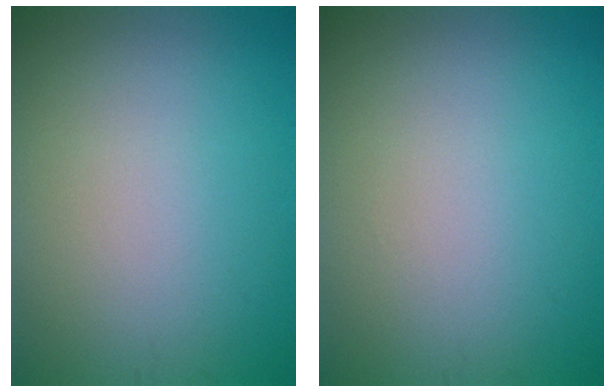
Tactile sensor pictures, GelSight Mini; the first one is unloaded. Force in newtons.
{"total": 0.0}